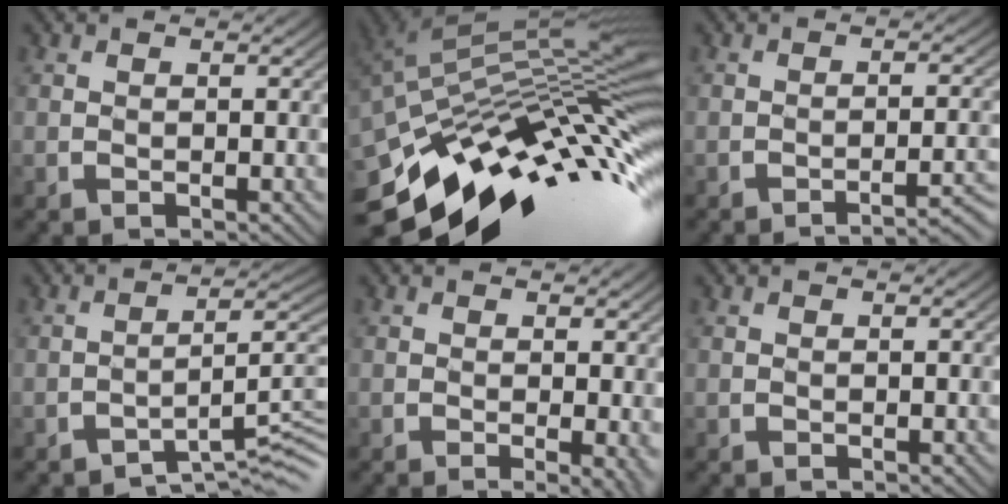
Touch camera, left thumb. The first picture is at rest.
{"total": 15.5, "force": [-5.9, 5.7, 13.2], "torque": [-0.246, 0.004, -0.112]}
{"total": 4.9, "force": [-3.3, 0.8, 3.5], "torque": [-0.047, 0.015, -0.052]}
{"total": 6.6, "force": [-4.2, 1.5, 4.9], "torque": [-0.064, 0.009, -0.070]}
{"total": 2.9, "force": [-0.4, 0.6, 2.8], "torque": [-0.039, -0.002, -0.008]}
{"total": 0.0}